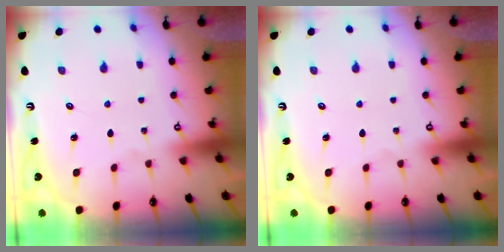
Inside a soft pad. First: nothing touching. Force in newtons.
{"total": 0.0}